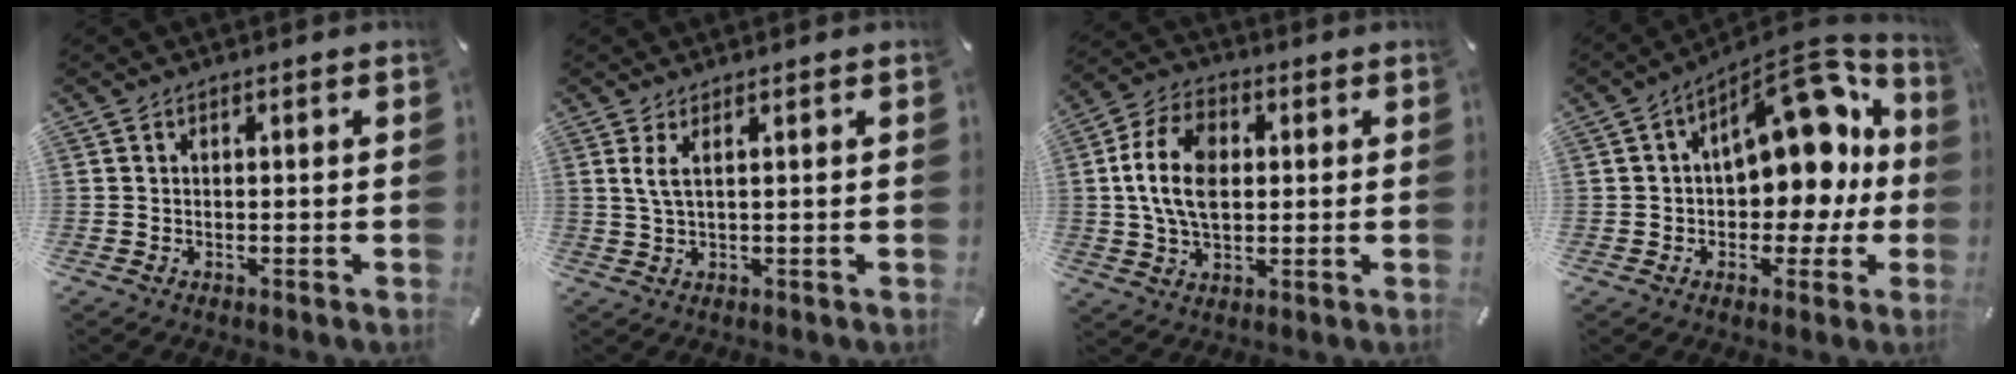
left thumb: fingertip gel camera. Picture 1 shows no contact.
{"total": 3.3, "force": [1.4, 0.5, 3.0], "torque": [-0.063, -0.002, 0.025]}
{"total": 12.5, "force": [1.2, 8.8, 8.8], "torque": [-0.191, 0.014, 0.021]}
{"total": 16.7, "force": [5.0, 10.5, 12.0], "torque": [-0.141, -0.042, 0.087]}